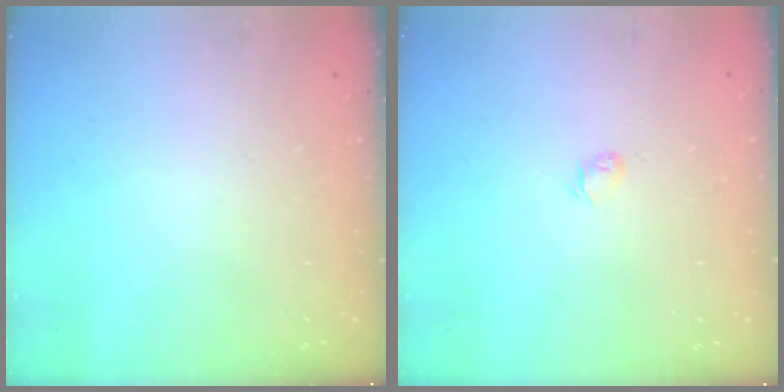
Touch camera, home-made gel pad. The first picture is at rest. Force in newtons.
{"total": 2.6, "press": 2.5, "slide": 0.6}